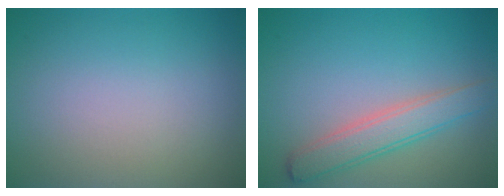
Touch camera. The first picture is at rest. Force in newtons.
{"total": 4.4, "press": 4.4, "slide": 0.1}